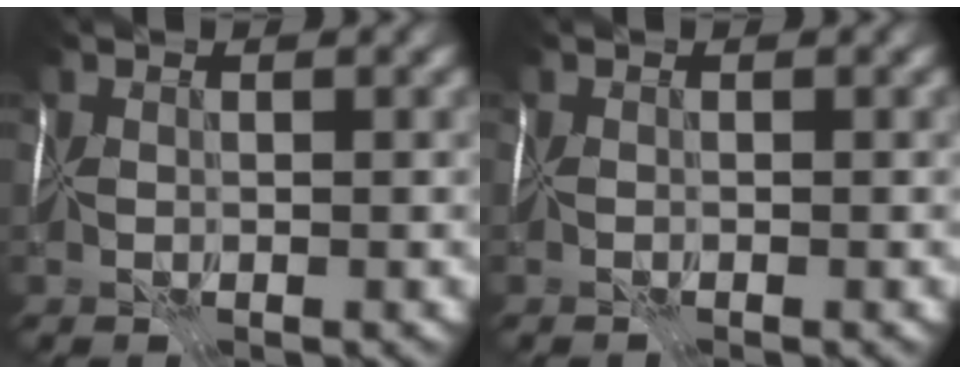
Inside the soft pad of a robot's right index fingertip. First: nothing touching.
{"total": 0.5, "force": [-0.5, -0.1, -0.1], "torque": [0.004, -0.004, -0.013]}